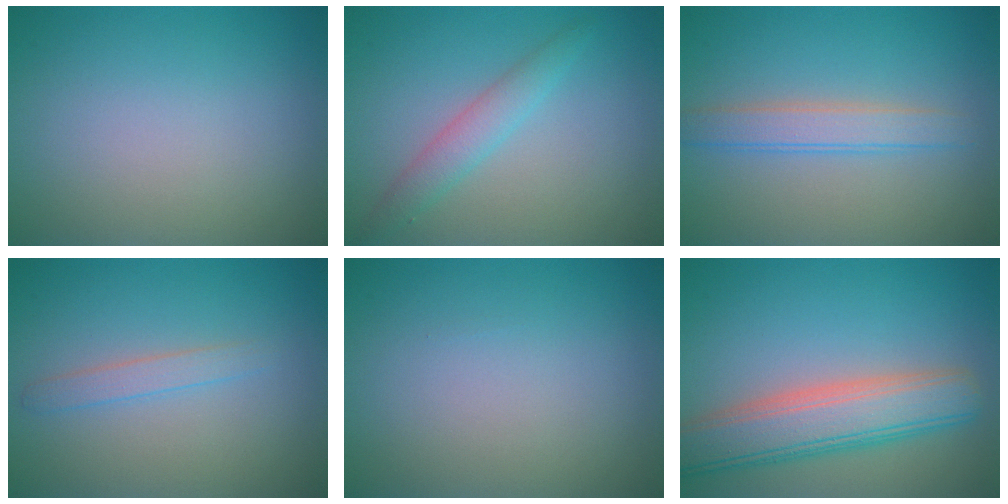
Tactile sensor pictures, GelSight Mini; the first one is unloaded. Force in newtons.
{"total": 2.4, "press": 2.4, "slide": 0.1}
{"total": 2.8, "press": 2.8, "slide": 0.1}
{"total": 1.5, "press": 1.4, "slide": 0.1}
{"total": 0.0}
{"total": 7.0, "press": 7.0, "slide": 0.8}